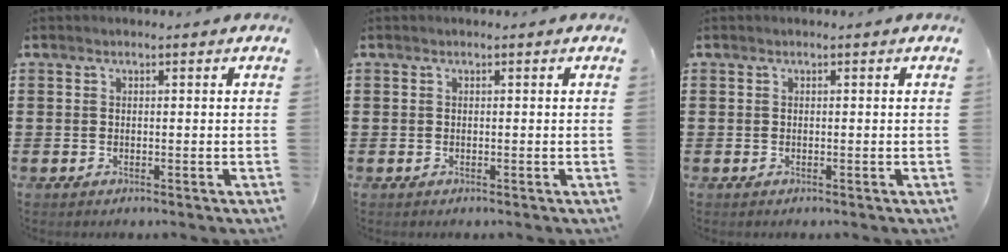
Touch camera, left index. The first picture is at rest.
{"total": 0.0}
{"total": 0.0}